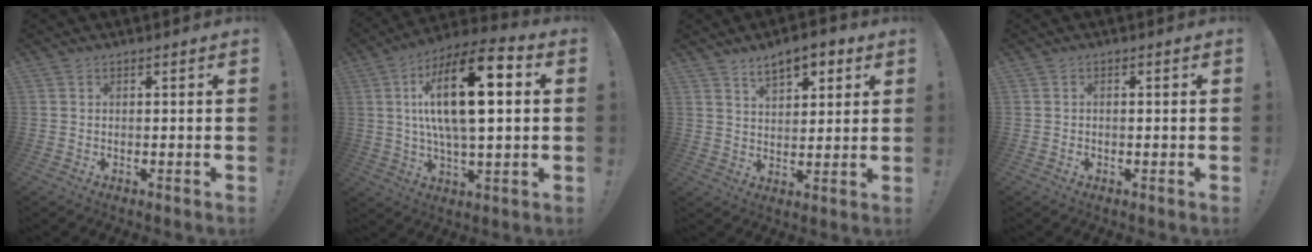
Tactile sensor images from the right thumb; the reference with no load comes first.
{"total": 20.5, "force": [4.5, 7.6, 18.5], "torque": [-0.307, -0.006, 0.061]}
{"total": 8.6, "force": [5.4, 4.3, 5.0], "torque": [-0.067, -0.020, 0.094]}
{"total": 0.7, "force": [-0.5, 0.2, 0.4], "torque": [-0.006, 0.001, -0.009]}